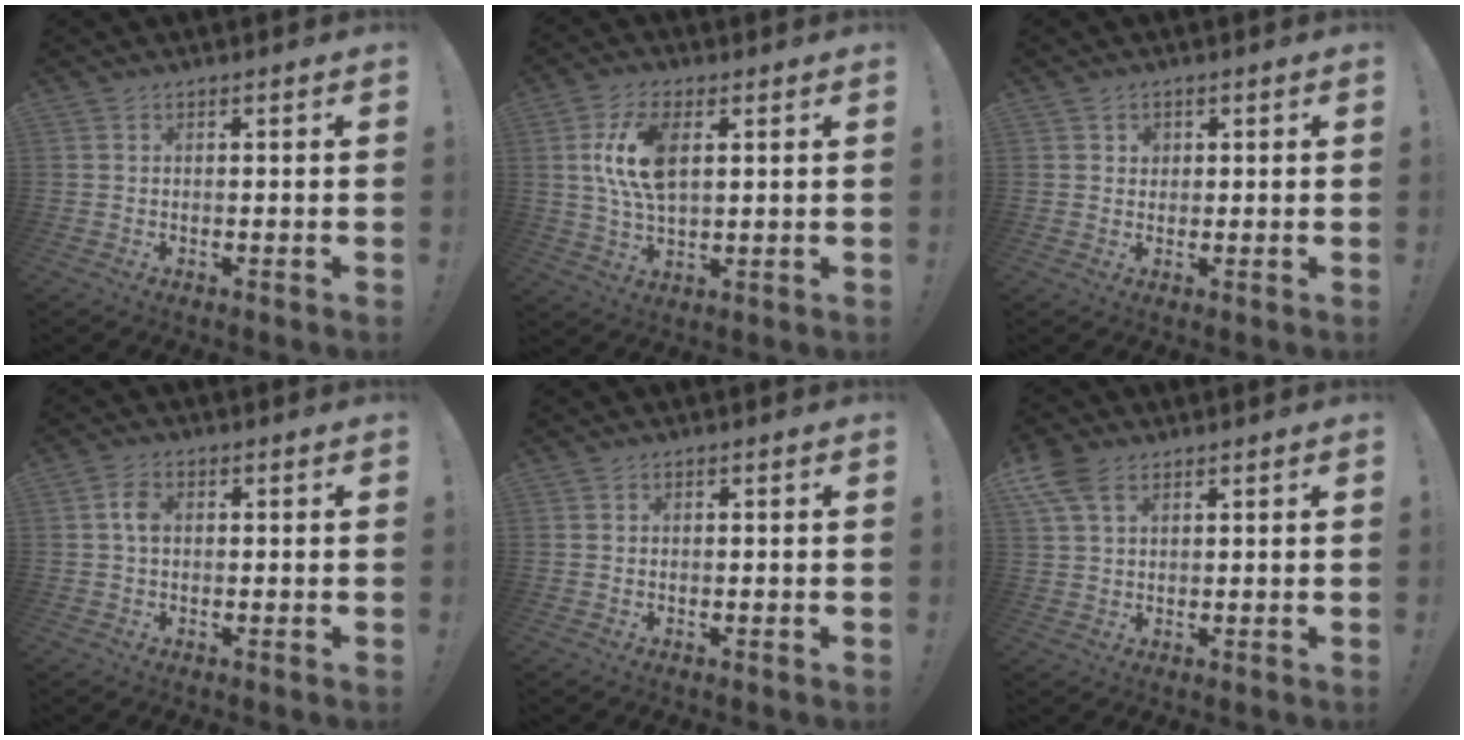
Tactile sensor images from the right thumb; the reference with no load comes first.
{"total": 12.1, "force": [3.1, 6.4, 9.9], "torque": [-0.201, 0.001, 0.054]}
{"total": 2.0, "force": [0.8, 1.7, 0.5], "torque": [-0.001, -0.005, 0.013]}
{"total": 4.1, "force": [0.4, 2.6, 3.1], "torque": [-0.053, 0.009, 0.006]}
{"total": 0.6, "force": [0.3, 0.4, -0.2], "torque": [0.004, 0.003, 0.006]}
{"total": 7.3, "force": [3.7, 4.2, 4.8], "torque": [-0.094, -0.006, 0.073]}